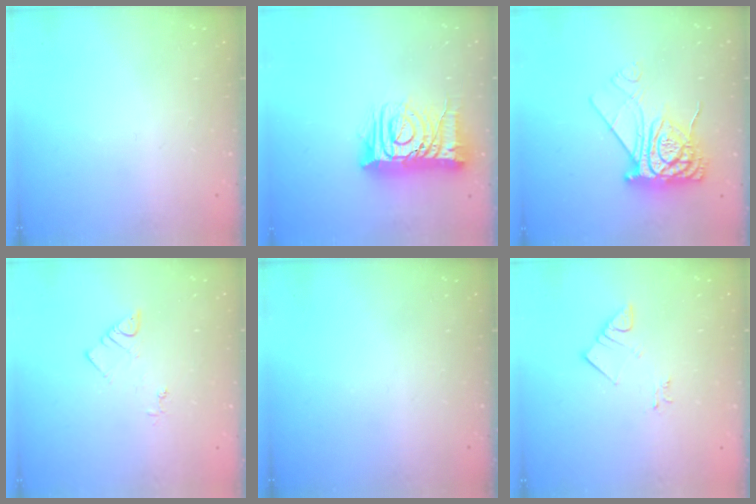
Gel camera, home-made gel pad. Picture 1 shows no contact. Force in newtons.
{"total": 13.2, "press": 13.1, "slide": 1.8}
{"total": 12.3, "press": 12.3, "slide": 1.0}
{"total": 3.1, "press": 3.0, "slide": 0.4}
{"total": 0.0}
{"total": 3.5, "press": 3.5, "slide": 0.2}